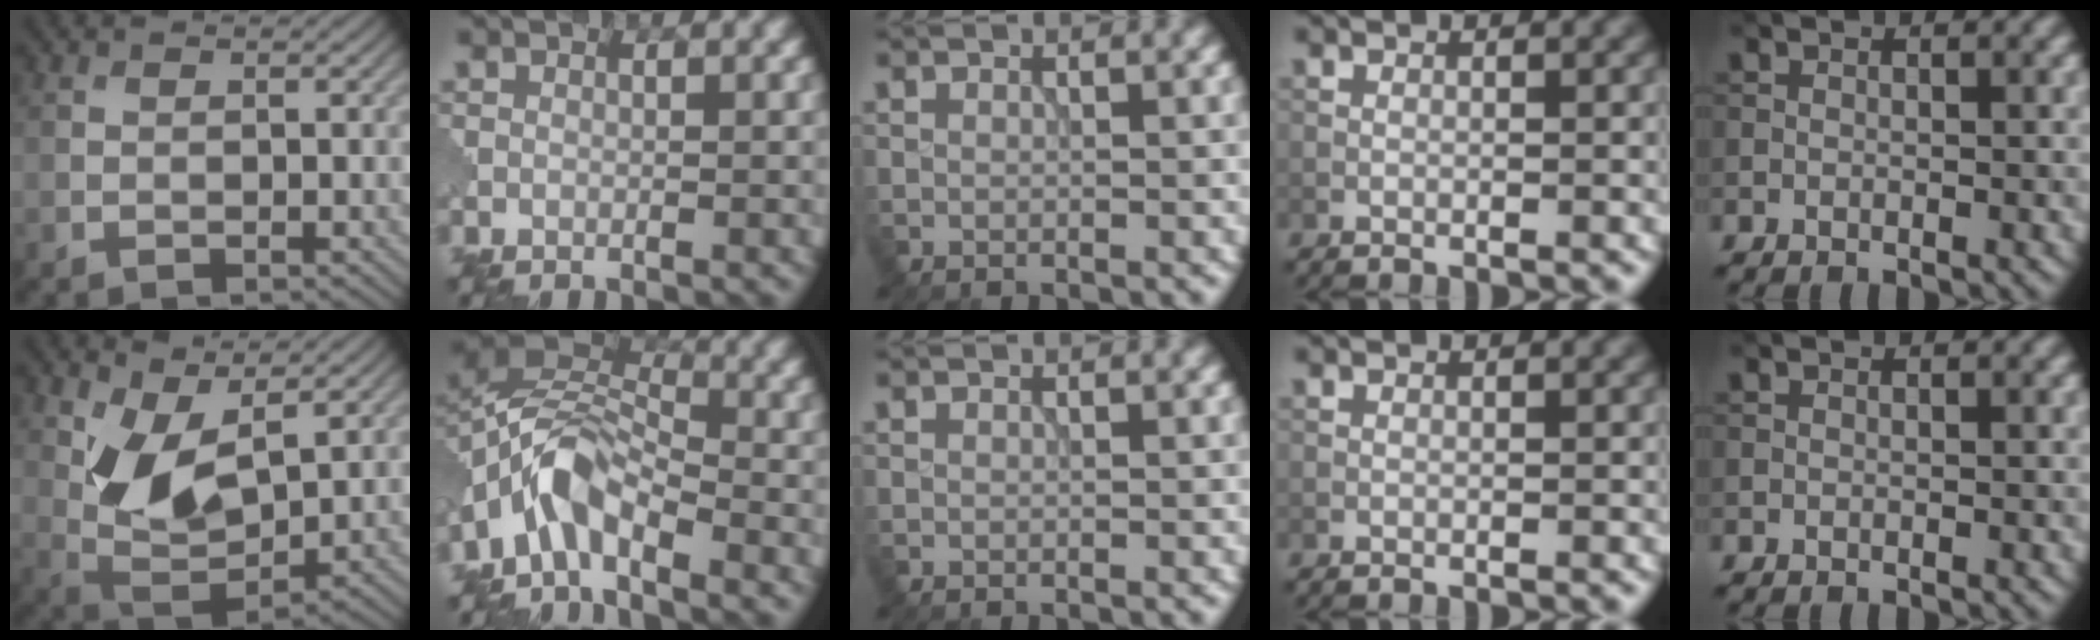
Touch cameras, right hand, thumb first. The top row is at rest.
{"thumb": {"total": 8.0, "force": [3.2, 4.0, 6.2], "torque": [-0.131, -0.012, 0.062]}, "index": {"total": 6.2, "force": [-3.7, 2.7, 4.3], "torque": [-0.076, 0.012, -0.089]}}